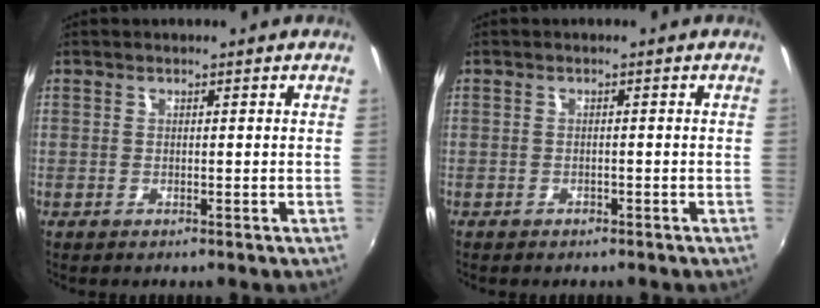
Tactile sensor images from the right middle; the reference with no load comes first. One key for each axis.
{"total": 1.4, "fx": -1.2, "fy": 0.6, "fz": 0.4, "tx": -0.010, "ty": -0.002, "tz": -0.015}